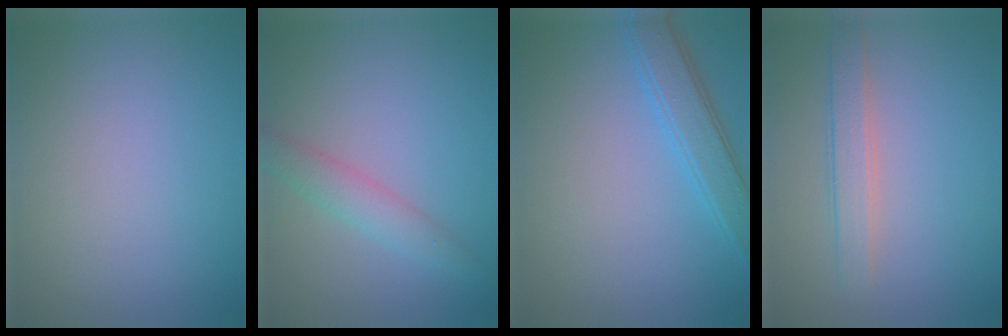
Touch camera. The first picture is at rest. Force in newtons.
{"total": 2.5, "press": 2.5, "slide": 0.1}
{"total": 3.4, "press": 3.4, "slide": 0.2}
{"total": 2.4, "press": 2.4, "slide": 0.2}